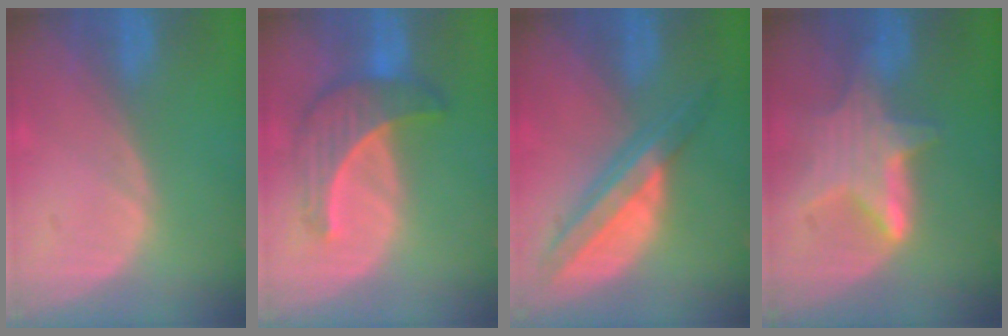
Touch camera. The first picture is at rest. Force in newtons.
{"total": 6.9, "press": 6.8, "slide": 1.2}
{"total": 7.9, "press": 6.6, "slide": 4.3}
{"total": 6.8, "press": 6.6, "slide": 1.5}